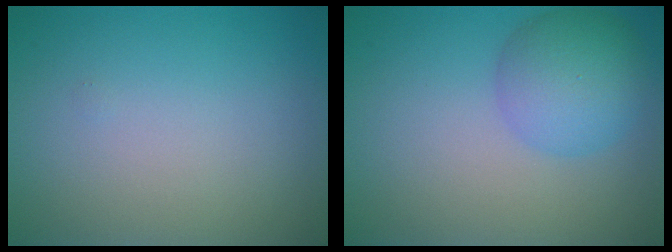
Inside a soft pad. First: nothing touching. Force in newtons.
{"total": 4.9, "press": 4.9, "slide": 0.1}